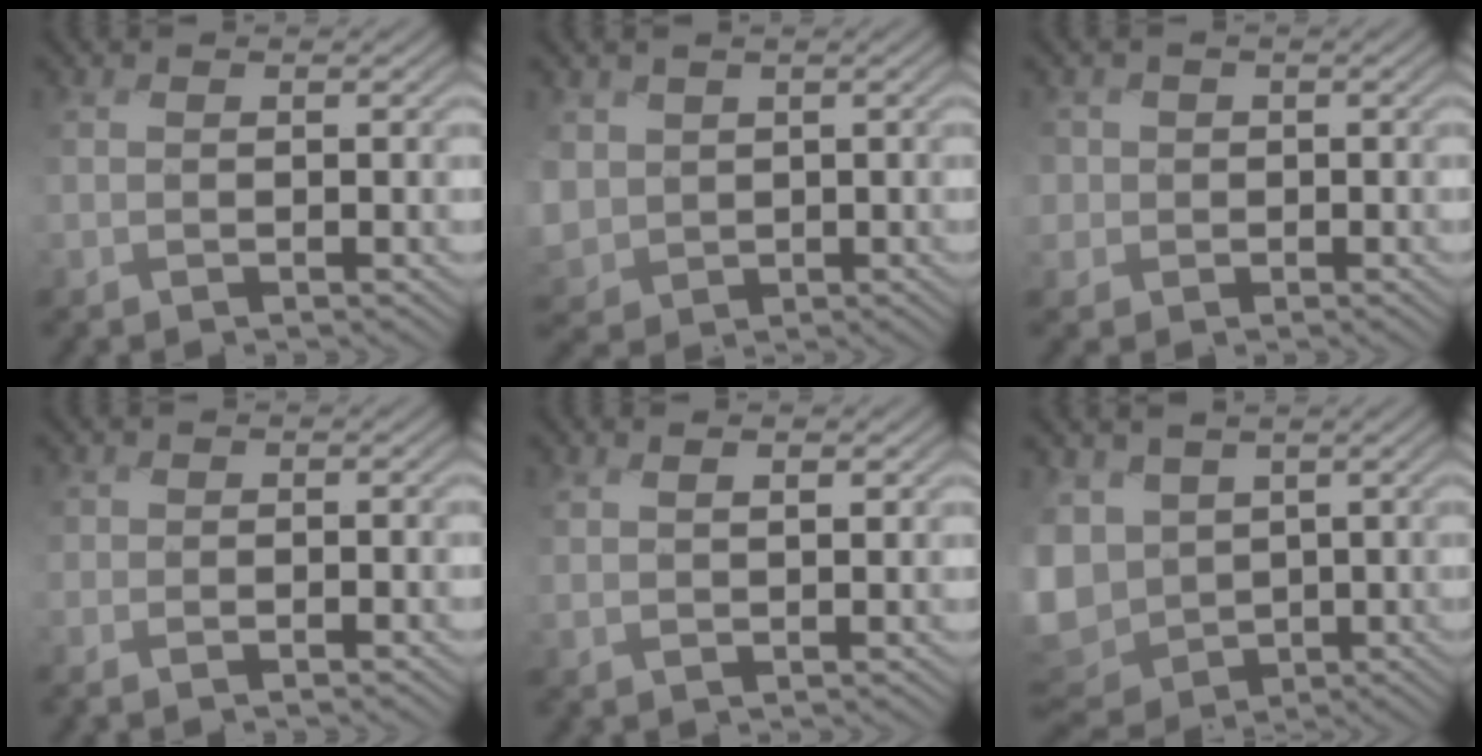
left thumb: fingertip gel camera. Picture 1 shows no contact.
{"total": 5.4, "force": [-0.2, 4.9, 2.4], "torque": [-0.101, -0.015, -0.016]}
{"total": 2.6, "force": [-0.4, 2.5, -0.4], "torque": [0.001, -0.007, -0.018]}
{"total": 0.9, "force": [-0.6, 0.6, -0.4], "torque": [0.013, -0.005, -0.016]}
{"total": 1.9, "force": [1.1, 0.4, 1.4], "torque": [-0.025, 0.000, 0.022]}
{"total": 10.5, "force": [-0.8, 7.9, 6.9], "torque": [-0.207, -0.024, -0.021]}